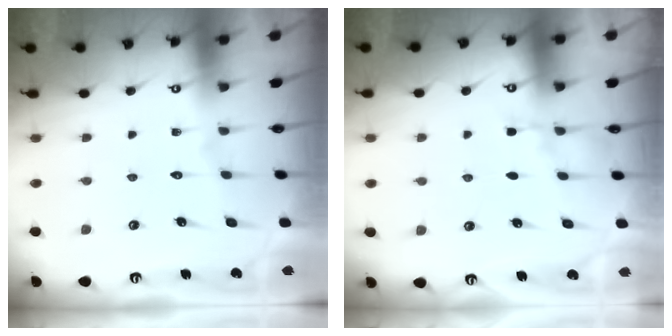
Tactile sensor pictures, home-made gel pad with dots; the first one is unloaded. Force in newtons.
{"total": 4.0, "press": 4.0, "slide": 0.5}